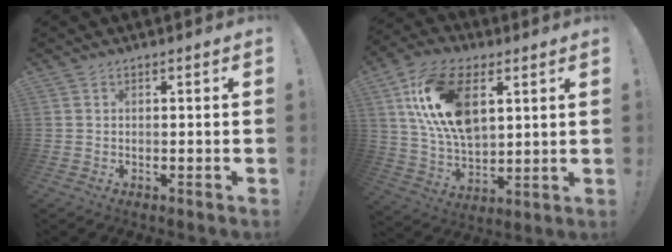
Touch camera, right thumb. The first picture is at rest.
{"total": 19.1, "force": [6.9, 11.3, 13.7], "torque": [-0.270, -0.017, 0.122]}